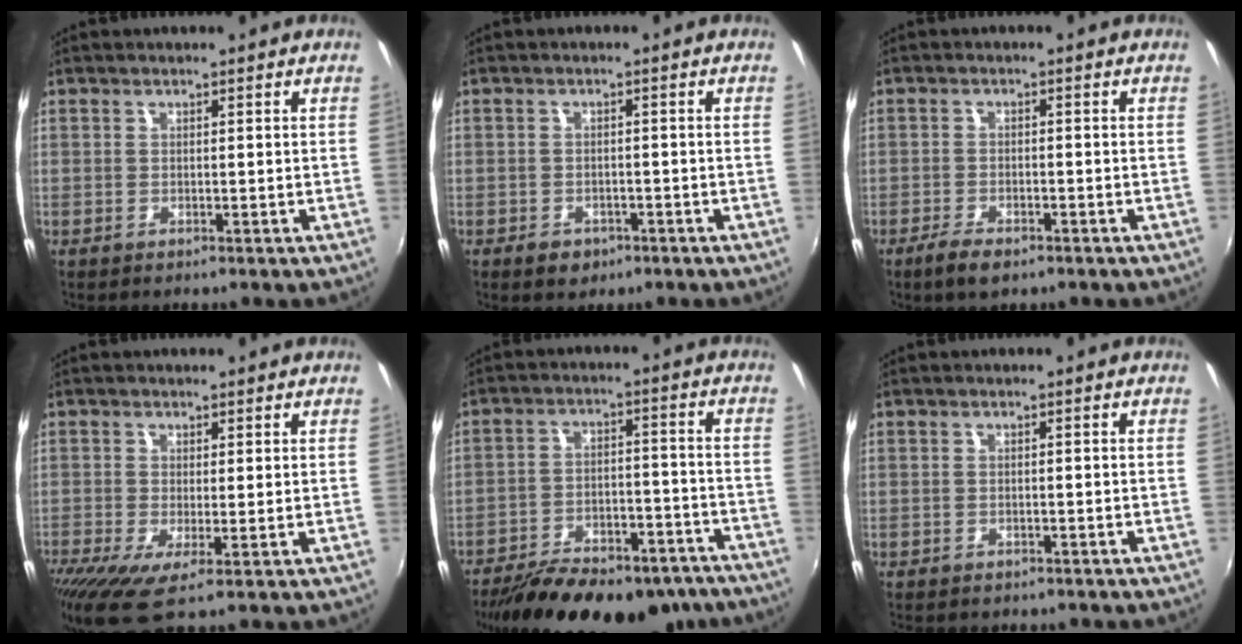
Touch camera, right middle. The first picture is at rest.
{"total": 3.4, "force": [-2.1, 2.3, 1.4], "torque": [-0.035, -0.003, -0.027]}
{"total": 4.5, "force": [-3.2, 1.5, 2.8], "torque": [-0.073, -0.012, -0.059]}
{"total": 6.3, "force": [-1.9, 1.2, 5.9], "torque": [-0.122, -0.025, -0.038]}
{"total": 25.6, "force": [-20.8, 9.4, 11.6], "torque": [-0.213, -0.004, -0.278]}
{"total": 2.9, "force": [-2.6, 0.9, 0.9], "torque": [-0.025, -0.014, -0.039]}